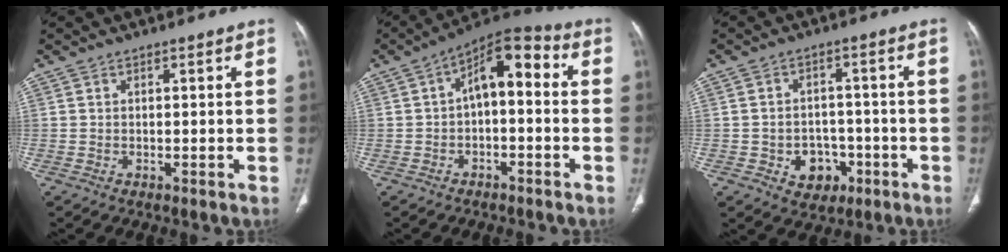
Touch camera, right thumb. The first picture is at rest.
{"total": 10.1, "force": [0.1, 5.2, 8.7], "torque": [-0.110, 0.045, -0.010]}
{"total": 7.0, "force": [-2.7, 5.7, 3.2], "torque": [-0.017, 0.026, -0.031]}